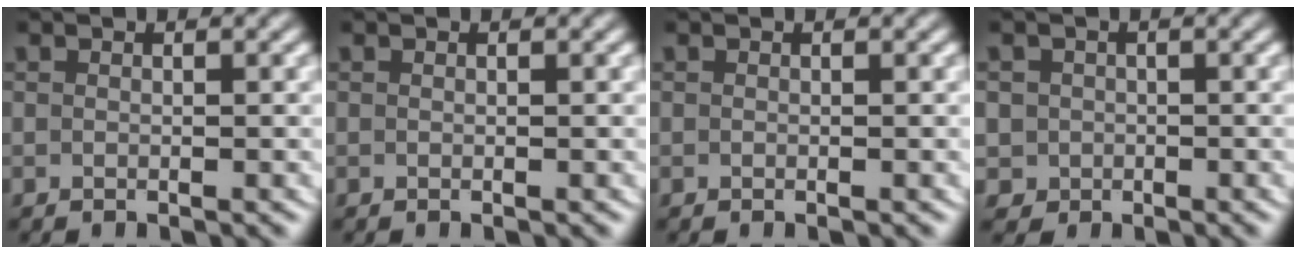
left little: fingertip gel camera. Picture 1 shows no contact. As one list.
[{"total": 0.0}, {"total": 0.0}, {"total": 5.9, "force": [-0.9, 5.6, 1.5], "torque": [-0.049, -0.022, -0.015]}]